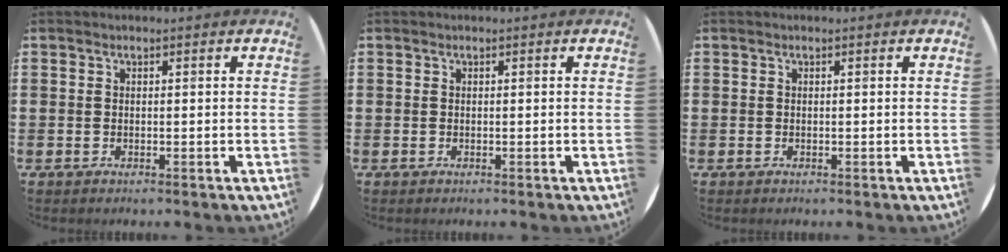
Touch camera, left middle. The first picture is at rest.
{"total": 0.0}
{"total": 0.0}